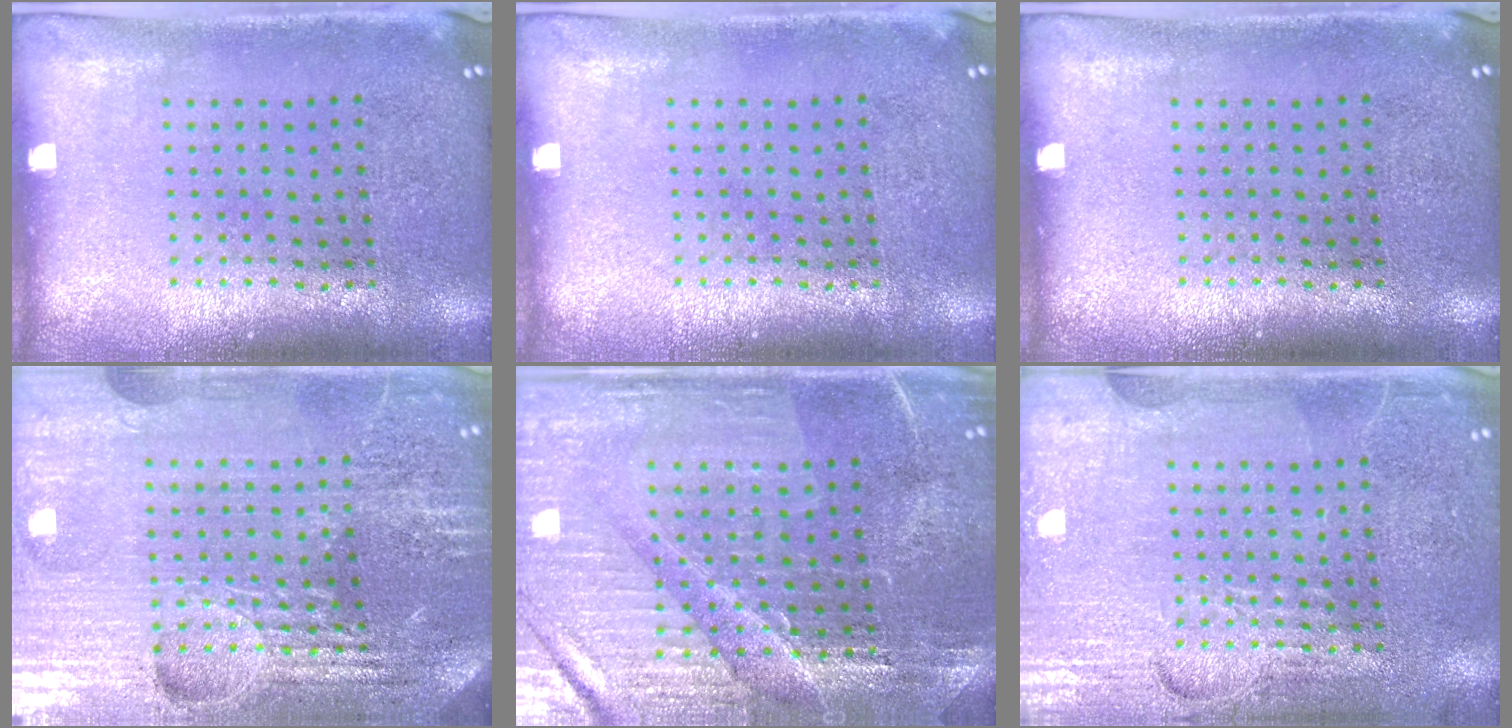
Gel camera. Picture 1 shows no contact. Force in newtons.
{"total": 0.0}
{"total": 0.0}
{"total": 5.7, "press": 5.2, "slide": 2.5}
{"total": 3.4, "press": 3.3, "slide": 0.4}
{"total": 4.9, "press": 4.9, "slide": 0.6}